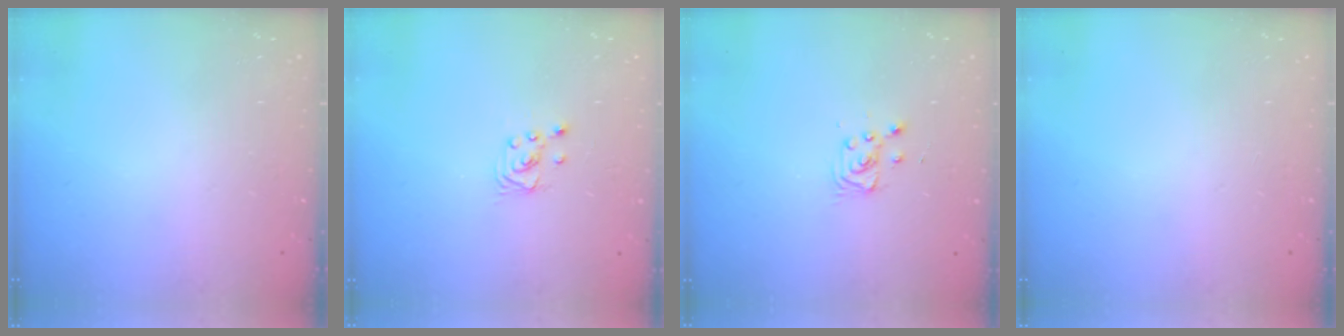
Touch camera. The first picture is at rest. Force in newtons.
{"total": 1.7, "press": 1.6, "slide": 0.1}
{"total": 3.2, "press": 3.2, "slide": 0.4}
{"total": 0.0}